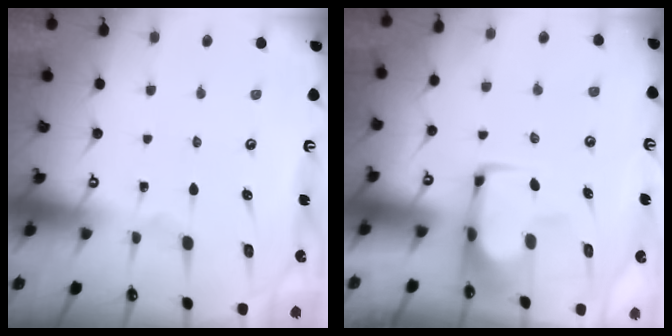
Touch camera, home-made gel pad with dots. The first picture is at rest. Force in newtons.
{"total": 1.6, "press": 1.5, "slide": 0.5}